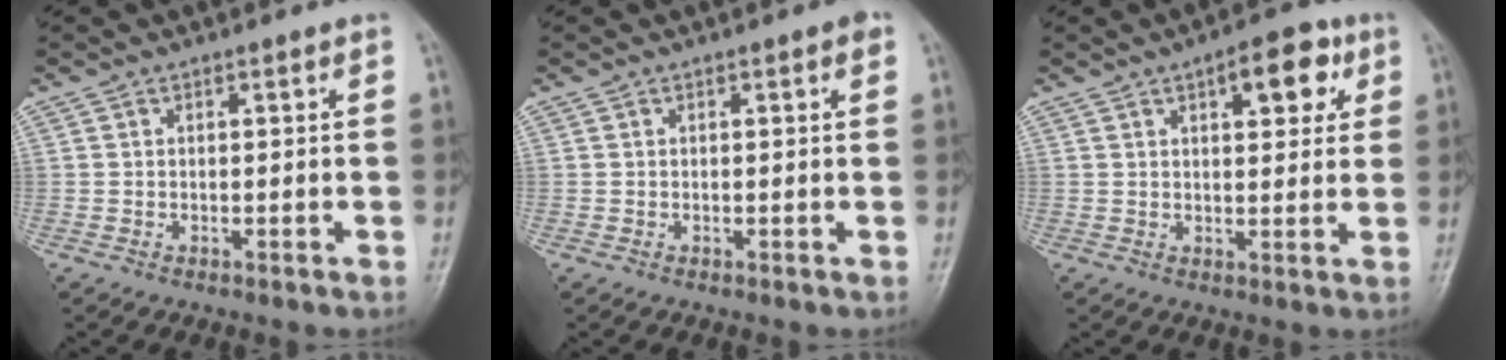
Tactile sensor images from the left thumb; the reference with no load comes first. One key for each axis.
{"total": 1.1, "fx": 0.5, "fy": 0.3, "fz": 1.0, "tx": -0.014, "ty": 0.001, "tz": 0.003}
{"total": 8.5, "fx": 3.8, "fy": 3.9, "fz": 6.5, "tx": -0.055, "ty": -0.007, "tz": 0.044}